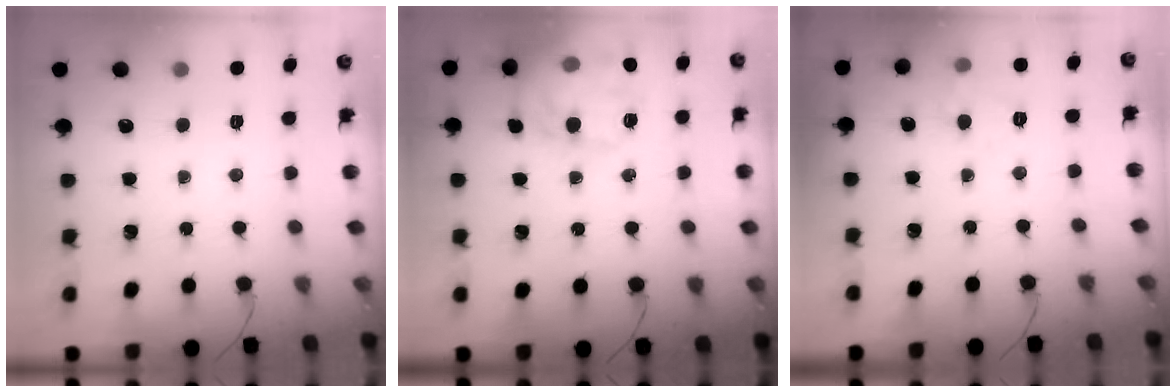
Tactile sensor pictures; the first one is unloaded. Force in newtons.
{"total": 18.0, "press": 18.0, "slide": 1.3}
{"total": 5.0, "press": 4.9, "slide": 1.1}